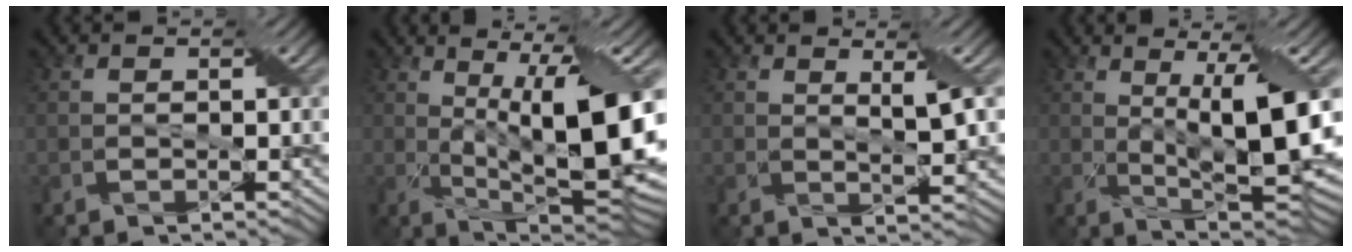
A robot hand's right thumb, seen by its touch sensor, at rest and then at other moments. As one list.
[{"total": 16.4, "force": [1.4, 5.0, 15.6], "torque": [-0.231, 0.010, 0.028]}, {"total": 3.4, "force": [1.3, 0.5, 3.0], "torque": [-0.061, 0.000, 0.025]}, {"total": 12.6, "force": [1.6, 3.3, 12.1], "torque": [-0.194, 0.003, 0.033]}]